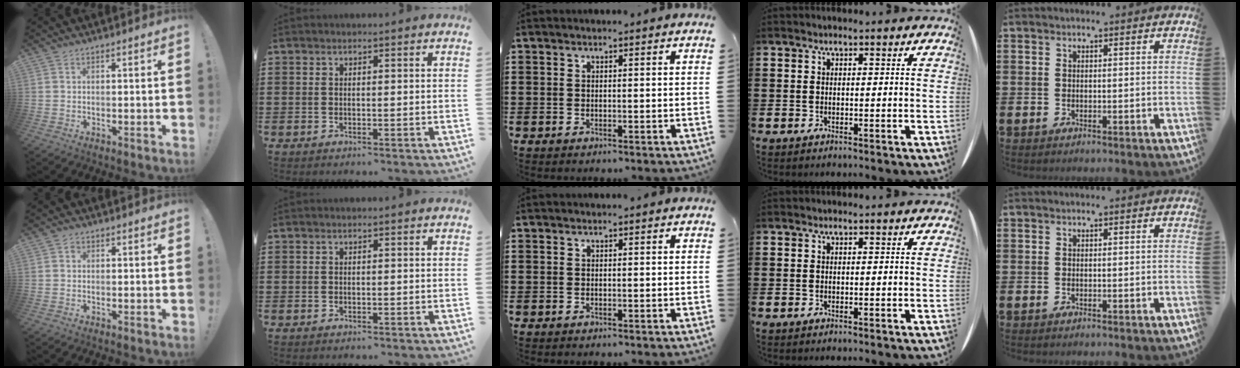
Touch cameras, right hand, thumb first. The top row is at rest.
{"thumb": {"total": 0.7, "force": [0.1, 0.7, 0.2], "torque": [0.004, 0.000, -0.001]}}